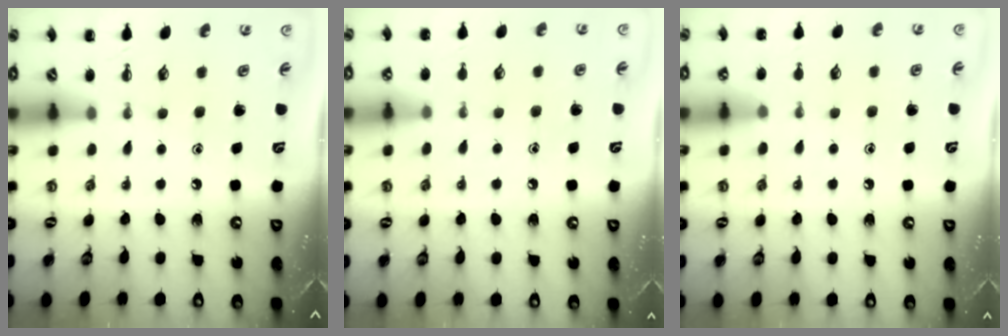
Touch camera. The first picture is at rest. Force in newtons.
{"total": 6.8, "press": 6.5, "slide": 2.0}
{"total": 6.2, "press": 5.8, "slide": 2.2}